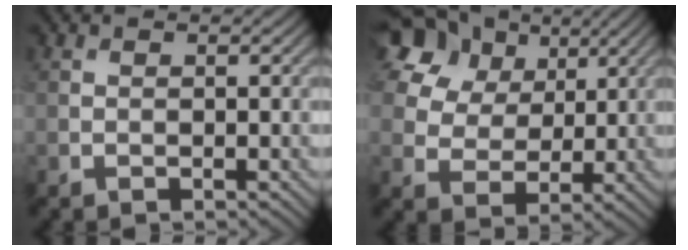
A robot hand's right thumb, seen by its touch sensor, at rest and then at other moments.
{"total": 14.7, "force": [7.9, 10.2, 7.1], "torque": [-0.200, 0.045, 0.171]}